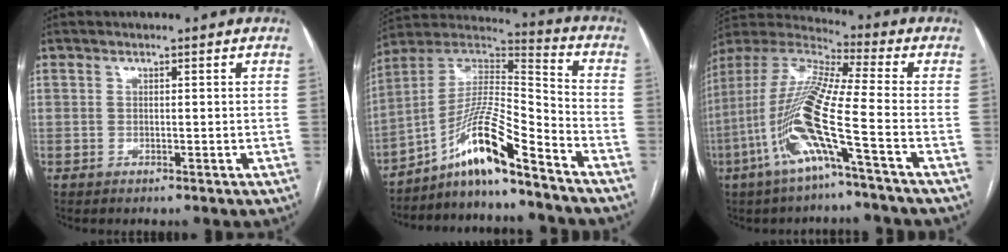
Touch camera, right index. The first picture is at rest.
{"total": 13.1, "force": [-9.3, 0.5, 9.2], "torque": [-0.172, 0.019, -0.168]}
{"total": 16.0, "force": [-5.8, 0.2, 14.9], "torque": [-0.319, -0.005, -0.121]}